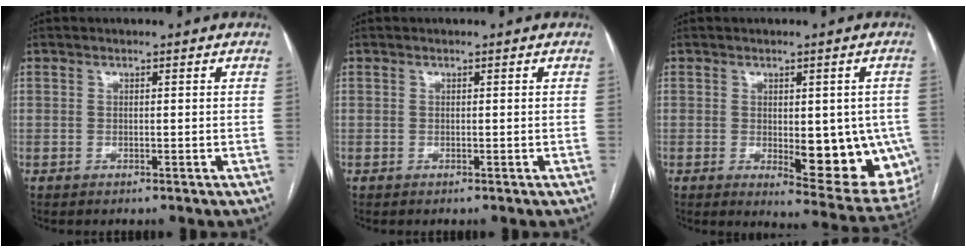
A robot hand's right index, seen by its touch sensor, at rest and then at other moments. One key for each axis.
{"total": 0.0}
{"total": 14.0, "fx": -2.5, "fy": 4.9, "fz": 12.9, "tx": -0.117, "ty": -0.008, "tz": -0.015}